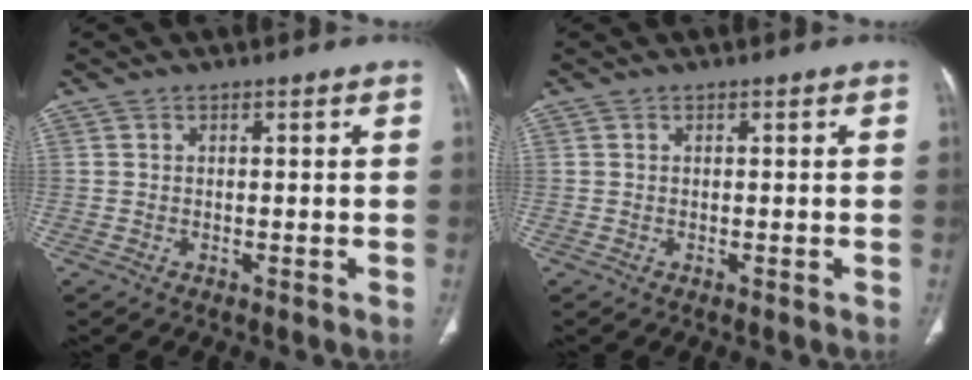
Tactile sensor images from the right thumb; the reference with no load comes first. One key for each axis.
{"total": 0.0}